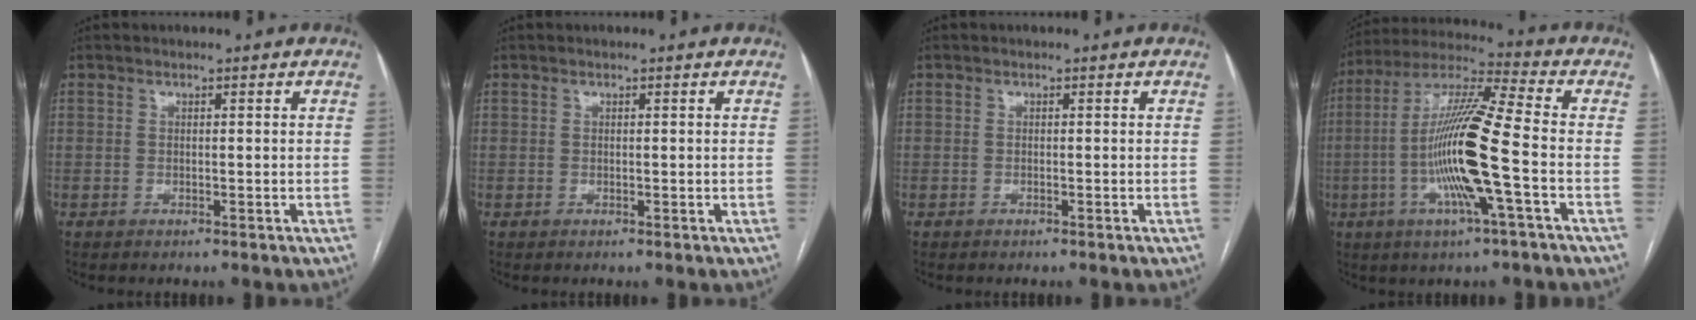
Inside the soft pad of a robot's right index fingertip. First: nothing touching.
{"total": 0.0}
{"total": 0.0}
{"total": 15.9, "force": [-3.3, -0.1, 15.5], "torque": [-0.304, -0.003, -0.073]}